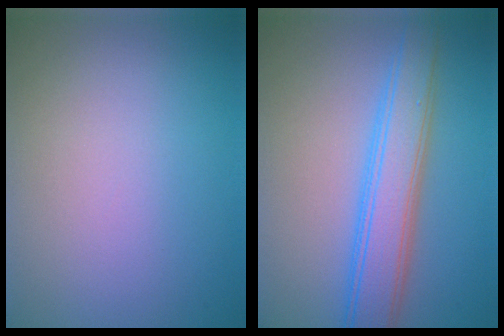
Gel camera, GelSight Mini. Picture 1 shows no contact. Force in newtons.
{"total": 5.3, "press": 5.3, "slide": 0.0}